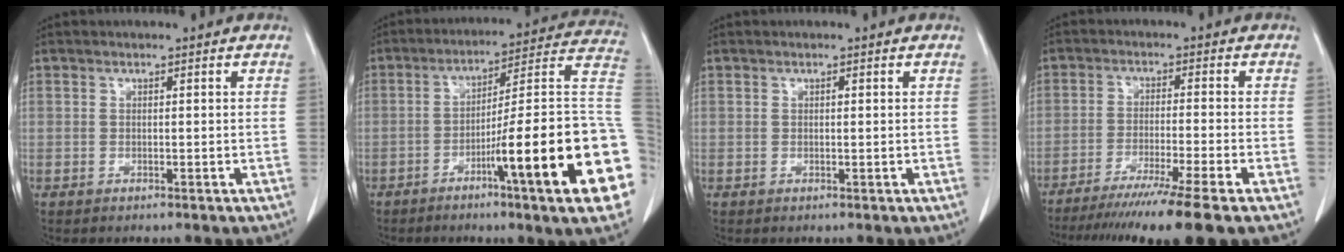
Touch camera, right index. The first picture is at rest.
{"total": 22.8, "force": [-6.6, 0.1, 21.8], "torque": [-0.218, 0.003, -0.104]}
{"total": 0.0}
{"total": 14.0, "force": [-10.8, -1.8, 8.7], "torque": [-0.124, -0.044, -0.169]}